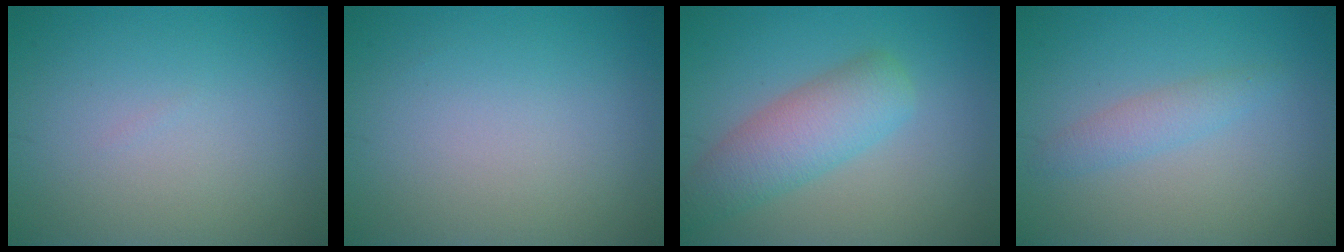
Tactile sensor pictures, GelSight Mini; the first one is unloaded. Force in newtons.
{"total": 0.0}
{"total": 4.9, "press": 4.9, "slide": 0.3}
{"total": 1.8, "press": 1.8, "slide": 0.1}